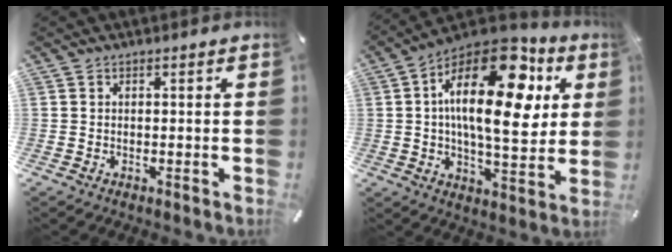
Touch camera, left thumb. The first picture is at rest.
{"total": 24.5, "force": [7.5, 11.8, 20.0], "torque": [-0.349, -0.043, 0.117]}